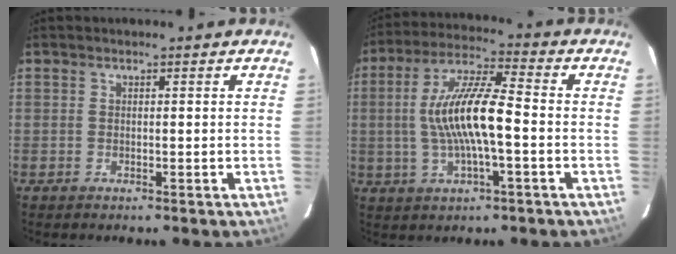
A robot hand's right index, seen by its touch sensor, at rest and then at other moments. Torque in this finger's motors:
{"motor_torque": [0.53, -0.20, 0.52, 0.21]}